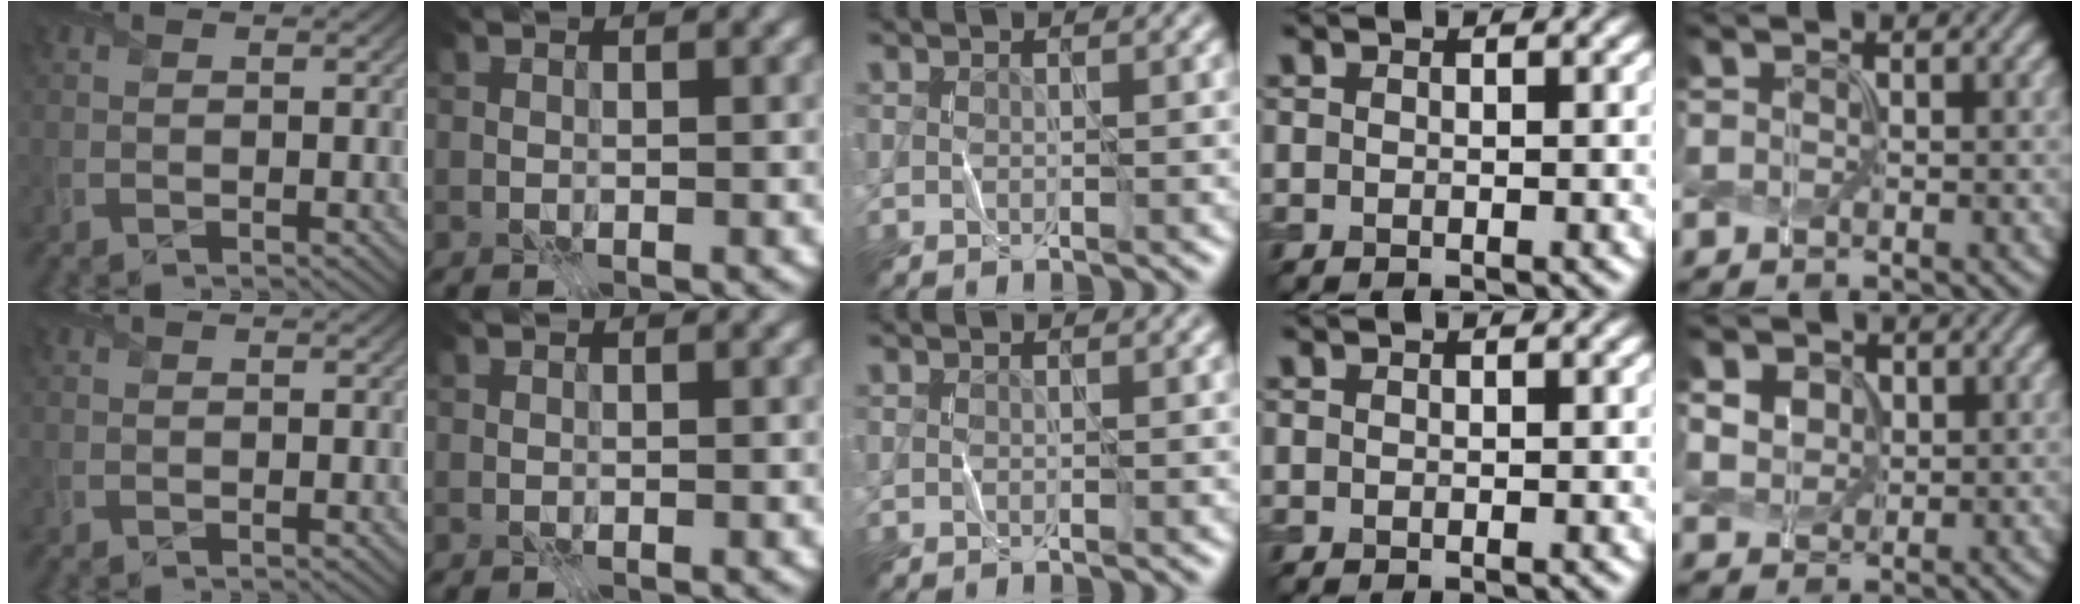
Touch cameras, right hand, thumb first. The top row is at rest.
{"little": {"total": 2.5, "force": [0.8, 2.1, 0.9], "torque": [-0.041, 0.000, 0.023]}}